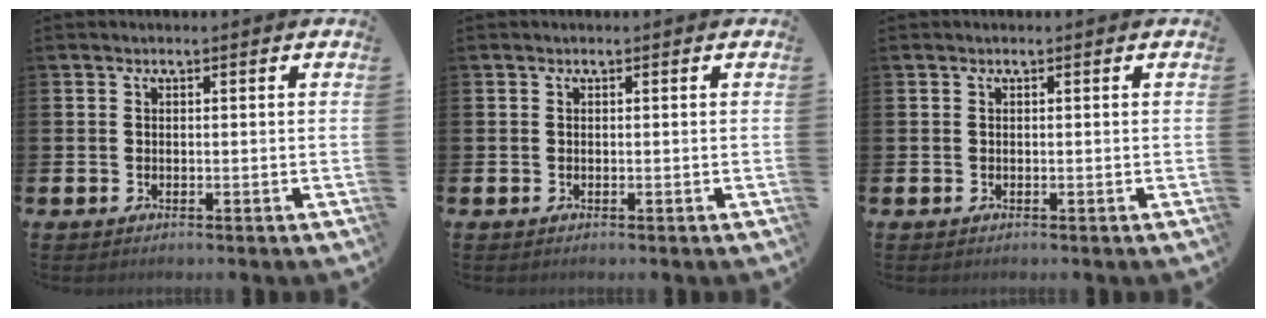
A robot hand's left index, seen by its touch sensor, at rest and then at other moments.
{"total": 0.0}
{"total": 0.0}